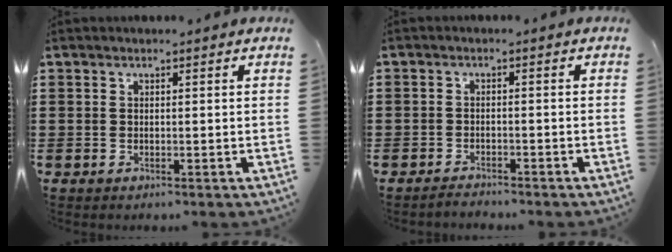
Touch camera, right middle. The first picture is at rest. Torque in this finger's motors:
{"motor_torque": [-1.53, 0.01, -1.05, -0.21]}